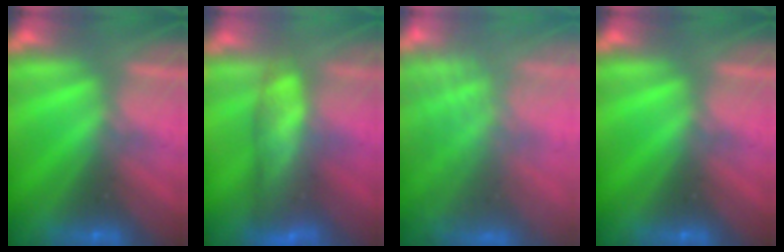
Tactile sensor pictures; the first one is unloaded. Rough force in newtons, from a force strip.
{"total": 6.1}
{"total": 7.7}
{"total": 0.0}